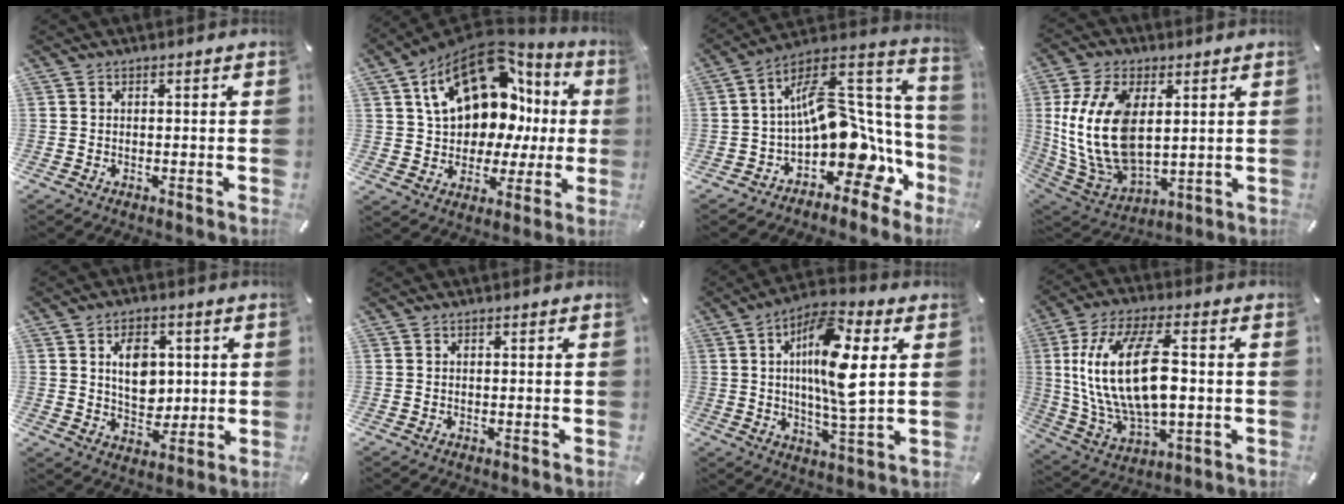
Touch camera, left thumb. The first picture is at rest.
{"total": 19.5, "force": [7.6, 13.2, 12.1], "torque": [-0.195, -0.043, 0.135]}
{"total": 19.1, "force": [0.8, 12.0, 14.8], "torque": [-0.232, -0.042, 0.020]}
{"total": 17.5, "force": [3.0, 11.0, 13.3], "torque": [-0.315, -0.006, 0.056]}
{"total": 8.8, "force": [1.8, 6.6, 5.5], "torque": [-0.081, 0.003, 0.029]}
{"total": 0.0}
{"total": 14.8, "force": [3.0, 4.5, 13.8], "torque": [-0.256, -0.011, 0.043]}
{"total": 20.0, "force": [1.9, 10.0, 17.2], "torque": [-0.366, 0.000, 0.029]}